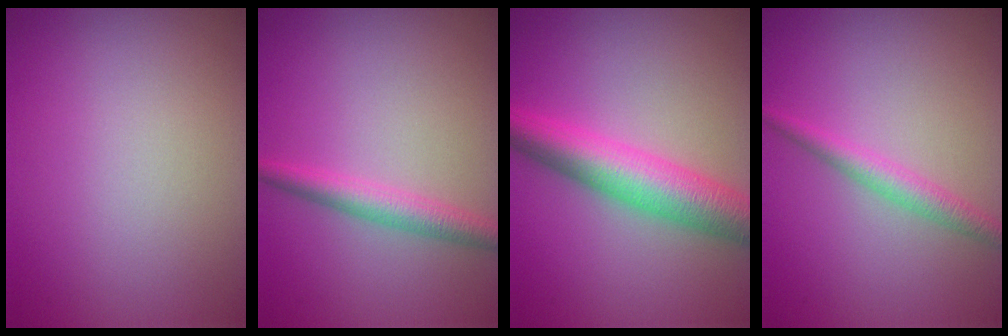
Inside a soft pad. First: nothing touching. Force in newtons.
{"total": 2.7, "press": 2.7, "slide": 0.1}
{"total": 6.5, "press": 6.5, "slide": 0.0}
{"total": 2.2, "press": 2.2, "slide": 0.1}